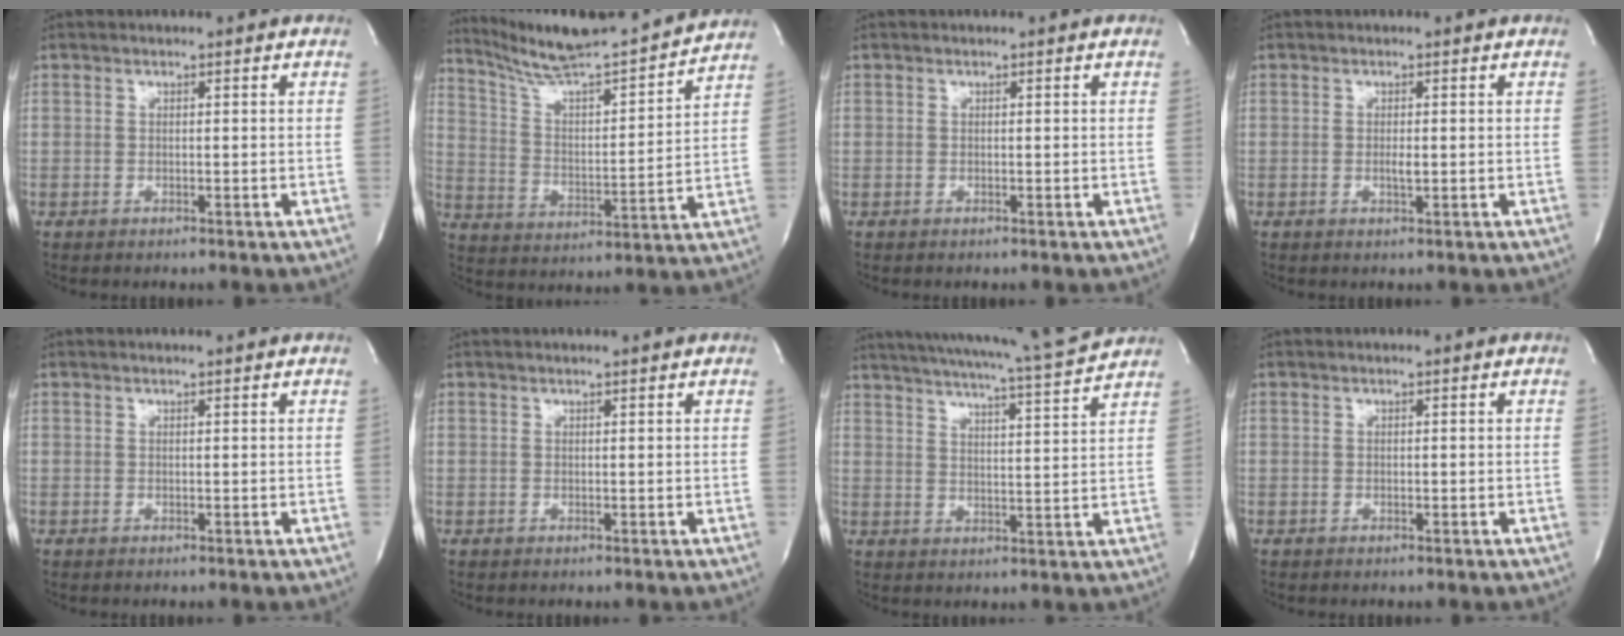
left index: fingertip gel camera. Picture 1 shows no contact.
{"total": 17.5, "force": [16.5, -0.2, 5.6], "torque": [-0.102, -0.018, 0.262]}
{"total": 0.0}
{"total": 1.0, "force": [0.1, 0.1, 1.0], "torque": [-0.022, -0.002, 0.002]}
{"total": 1.2, "force": [1.2, -0.2, 0.3], "torque": [-0.006, 0.003, 0.018]}
{"total": 1.9, "force": [1.8, -0.3, 0.6], "torque": [-0.008, 0.006, 0.024]}
{"total": 15.7, "force": [14.5, -1.2, 5.8], "torque": [-0.105, -0.031, 0.201]}
{"total": 0.0}